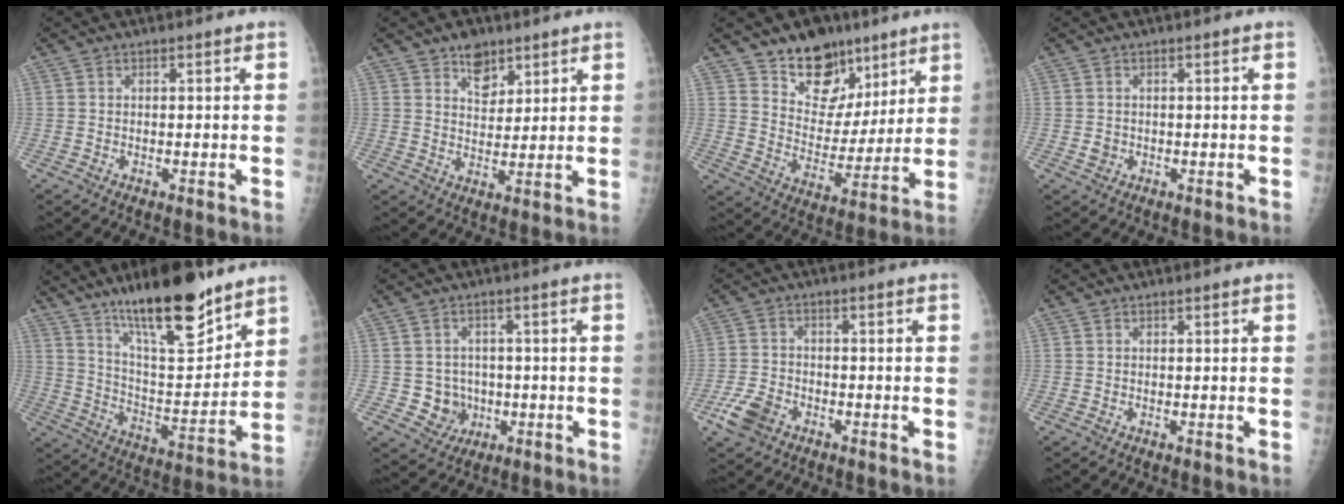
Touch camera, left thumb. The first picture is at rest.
{"total": 5.9, "force": [3.9, 3.6, 2.5], "torque": [-0.013, -0.026, 0.065]}
{"total": 15.0, "force": [9.9, 9.6, 5.7], "torque": [-0.039, -0.056, 0.172]}
{"total": 1.4, "force": [-0.2, 1.3, 0.6], "torque": [-0.005, 0.002, 0.000]}
{"total": 20.3, "force": [14.3, 5.6, 13.3], "torque": [-0.182, -0.085, 0.243]}
{"total": 5.9, "force": [-0.8, 5.7, 1.5], "torque": [0.008, 0.011, -0.004]}
{"total": 5.9, "force": [-3.2, 3.8, 3.1], "torque": [-0.065, 0.011, -0.059]}
{"total": 0.0}